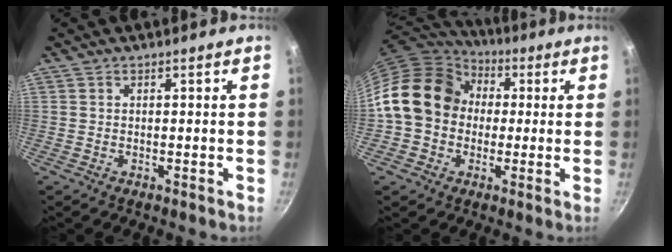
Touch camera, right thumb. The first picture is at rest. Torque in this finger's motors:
{"motor_torque": [1.85, 3.16, 1.05, -0.95, 0.20]}